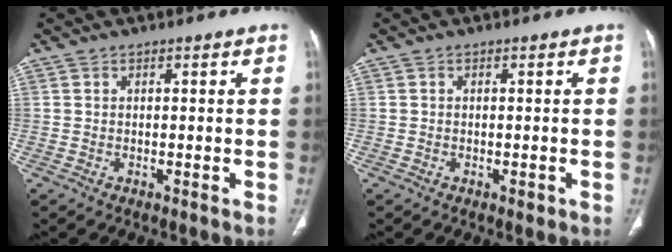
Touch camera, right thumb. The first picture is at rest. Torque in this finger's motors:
{"motor_torque": [-0.06, 0.13, -0.22, 0.03, -0.01]}